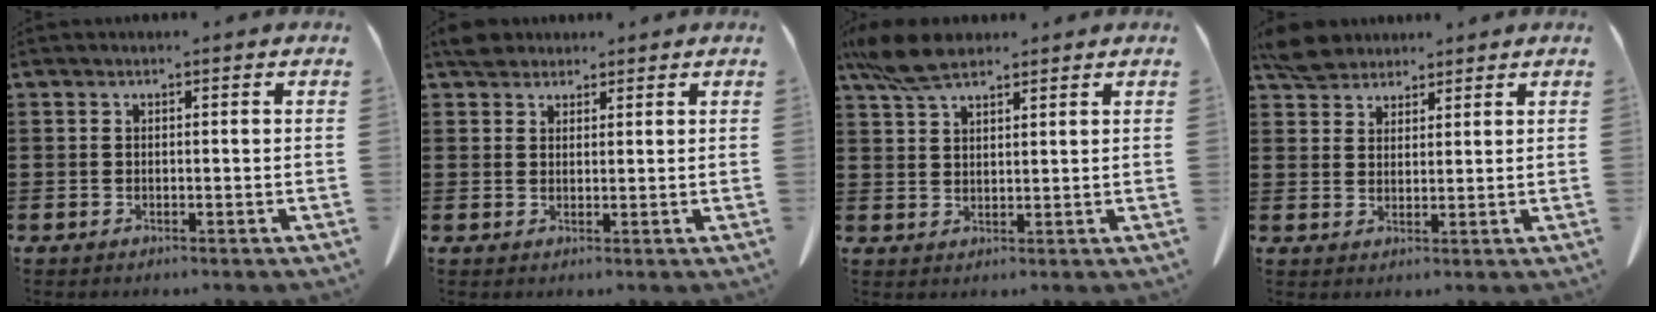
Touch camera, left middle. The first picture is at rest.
{"total": 3.0, "force": [2.5, 1.4, 0.7], "torque": [-0.015, 0.004, 0.048]}
{"total": 7.0, "force": [5.3, 2.2, 4.0], "torque": [-0.092, -0.004, 0.099]}
{"total": 4.4, "force": [3.9, 1.8, 0.8], "torque": [-0.022, -0.001, 0.075]}